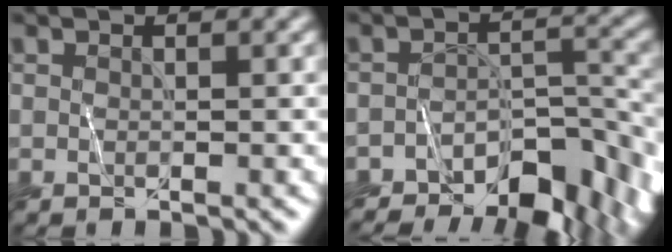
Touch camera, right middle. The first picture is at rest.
{"total": 8.5, "force": [-6.7, 3.1, 4.1], "torque": [-0.056, 0.002, -0.100]}